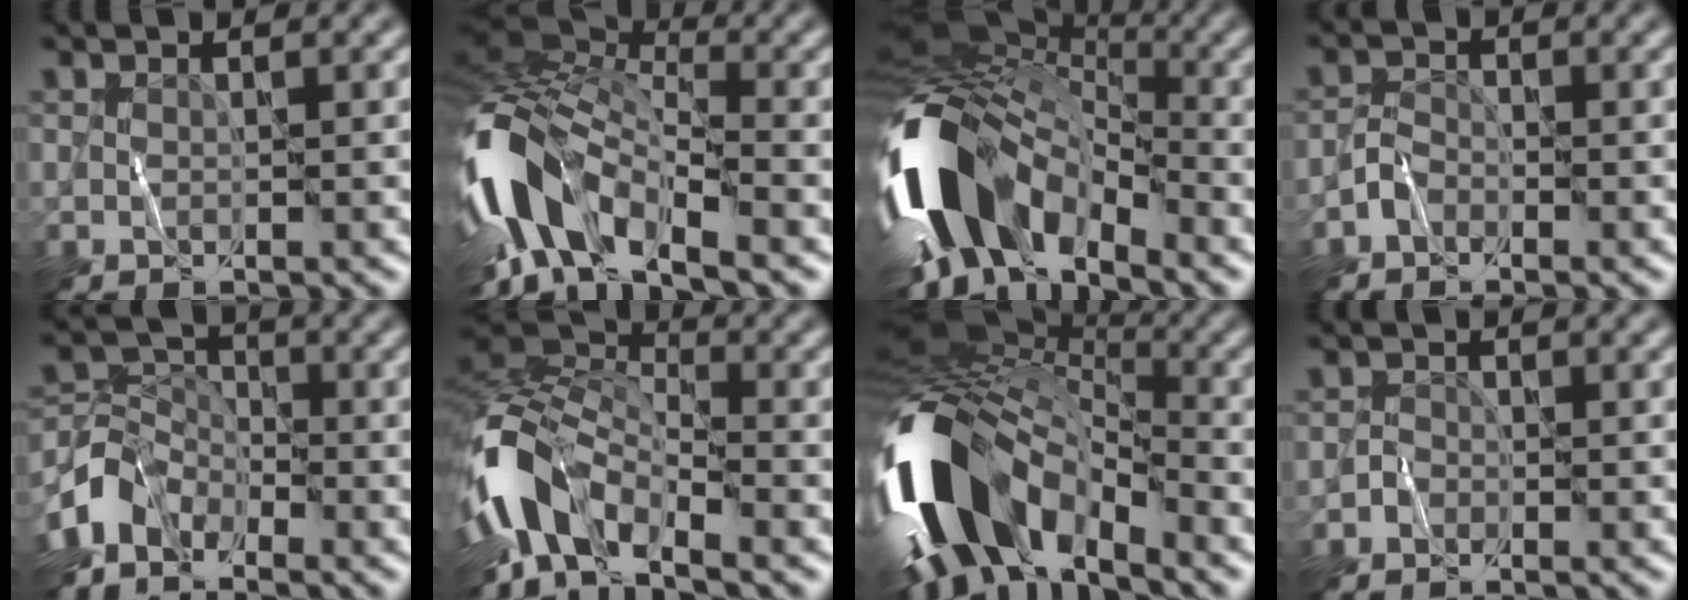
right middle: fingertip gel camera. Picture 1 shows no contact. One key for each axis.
{"total": 12.3, "fx": -5.6, "fy": 5.3, "fz": 9.6, "tx": -0.198, "ty": 0.000, "tz": -0.111}
{"total": 13.9, "fx": -4.7, "fy": 8.4, "fz": 10.1, "tx": -0.197, "ty": 0.006, "tz": -0.104}
{"total": 1.4, "fx": -1.2, "fy": 0.7, "fz": 0.2, "tx": -0.001, "ty": 0.010, "tz": -0.027}
{"total": 4.2, "fx": -3.2, "fy": 2.3, "fz": 1.6, "tx": -0.029, "ty": 0.000, "tz": -0.078}
{"total": 8.7, "fx": -4.6, "fy": 4.0, "fz": 6.2, "tx": -0.123, "ty": 0.006, "tz": -0.109}
{"total": 14.1, "fx": -5.1, "fy": 8.4, "fz": 10.1, "tx": -0.205, "ty": 0.005, "tz": -0.106}
{"total": 0.7, "fx": -0.5, "fy": 0.5, "fz": -0.2, "tx": 0.009, "ty": 0.008, "tz": -0.012}